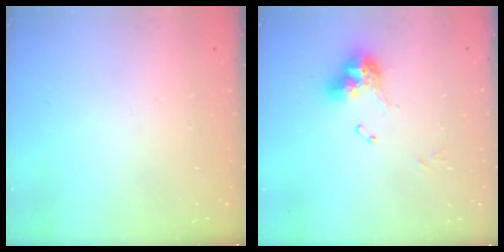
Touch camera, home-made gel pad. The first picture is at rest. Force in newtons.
{"total": 10.2, "press": 10.1, "slide": 1.0}